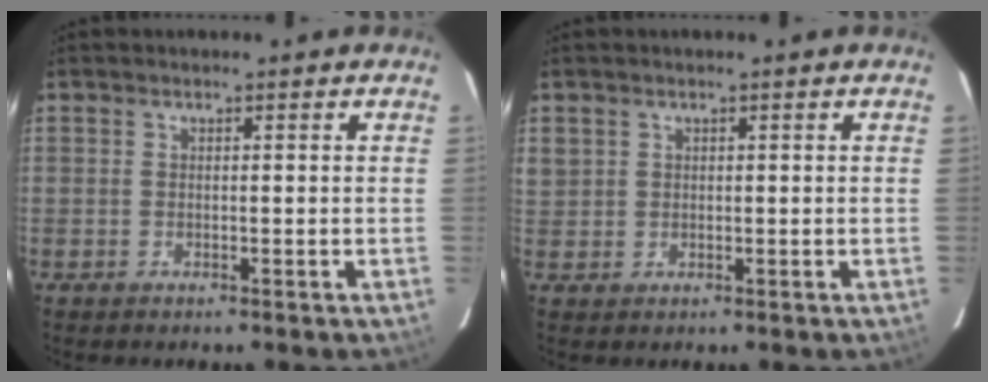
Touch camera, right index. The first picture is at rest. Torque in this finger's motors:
{"motor_torque": [0.41, 0.33, 0.02, 0.02]}